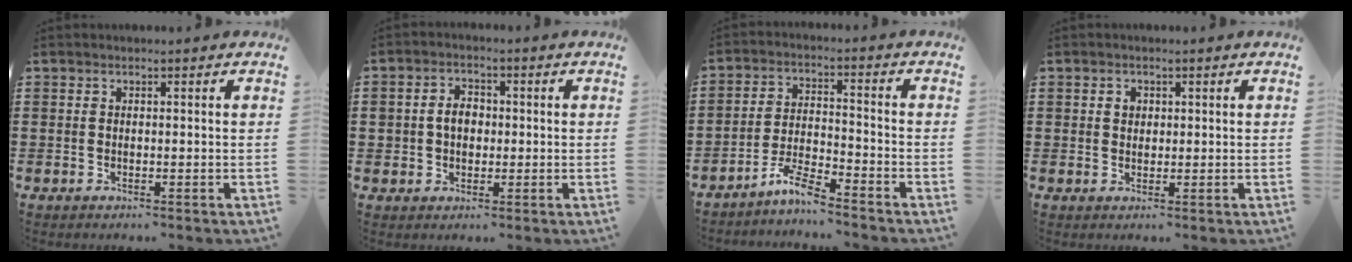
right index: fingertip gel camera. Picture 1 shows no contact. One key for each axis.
{"total": 3.4, "fx": 0.0, "fy": 2.8, "fz": 2.0, "tx": -0.046, "ty": 0.010, "tz": -0.003}
{"total": 5.3, "fx": -4.8, "fy": 0.1, "fz": 2.2, "tx": -0.062, "ty": -0.005, "tz": -0.098}
{"total": 1.4, "fx": 0.4, "fy": 1.2, "fz": 0.7, "tx": -0.016, "ty": 0.006, "tz": 0.009}